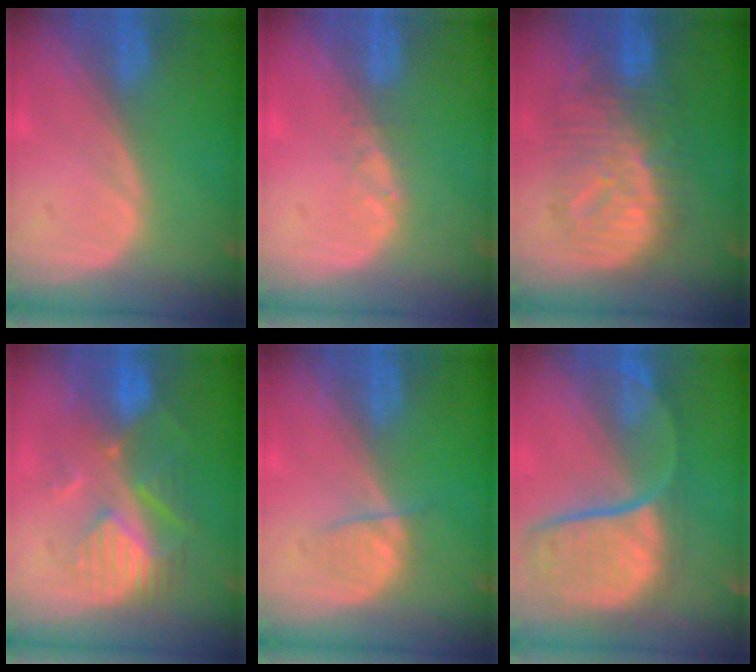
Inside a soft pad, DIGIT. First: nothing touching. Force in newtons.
{"total": 1.3, "press": 1.0, "slide": 0.8}
{"total": 9.6, "press": 9.6, "slide": 0.5}
{"total": 8.6, "press": 8.1, "slide": 3.1}
{"total": 2.1, "press": 2.1, "slide": 0.3}
{"total": 11.7, "press": 9.8, "slide": 6.4}